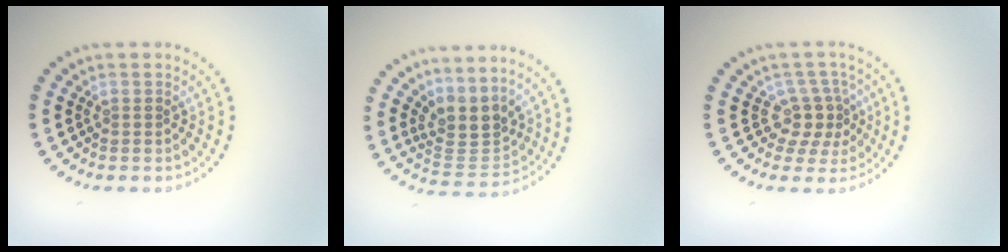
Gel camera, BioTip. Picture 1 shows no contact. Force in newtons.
{"total": 3.4, "press": 2.6, "slide": 2.2}
{"total": 2.9, "press": 2.2, "slide": 1.9}